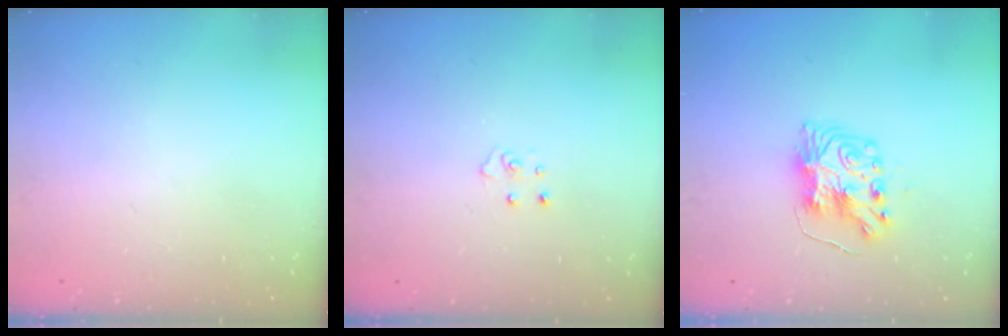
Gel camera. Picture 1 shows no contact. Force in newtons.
{"total": 3.8, "press": 3.8, "slide": 0.3}
{"total": 8.3, "press": 8.3, "slide": 0.2}